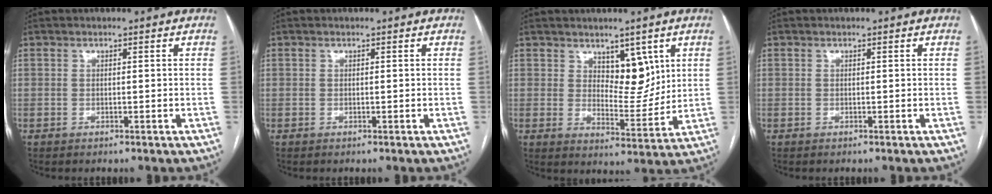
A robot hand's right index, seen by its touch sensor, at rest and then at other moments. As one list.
[{"total": 0.0}, {"total": 6.8, "force": [3.5, 3.4, 4.7], "torque": [-0.066, -0.007, 0.063]}, {"total": 0.0}]